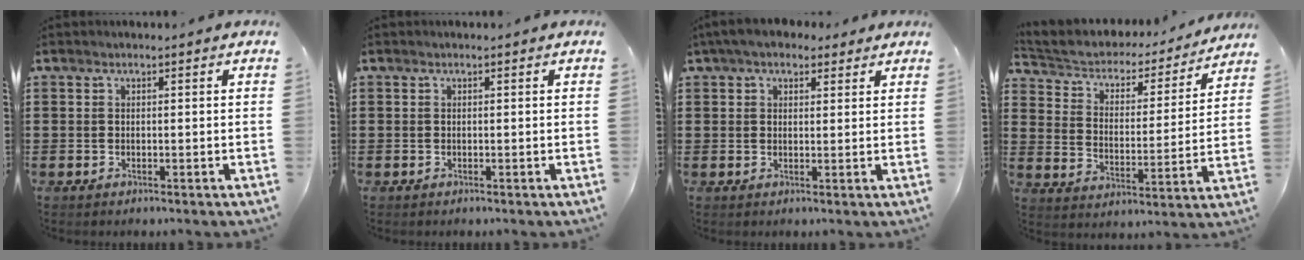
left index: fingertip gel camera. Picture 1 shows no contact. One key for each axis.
{"total": 0.0}
{"total": 4.2, "fx": 3.3, "fy": 2.0, "fz": 1.9, "tx": -0.048, "ty": 0.004, "tz": 0.061}
{"total": 3.7, "fx": 3.2, "fy": 1.6, "fz": 0.7, "tx": -0.037, "ty": -0.027, "tz": 0.046}